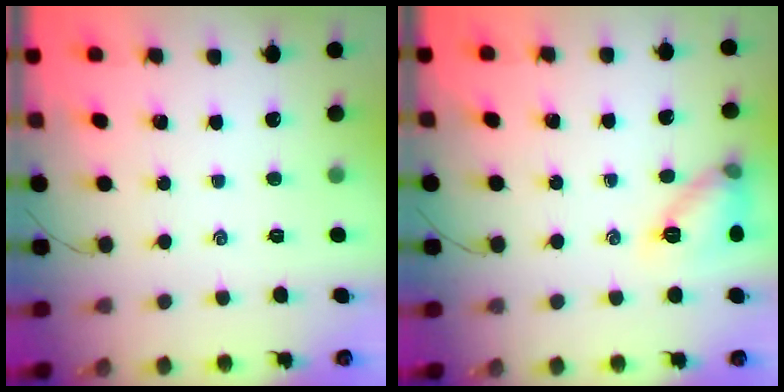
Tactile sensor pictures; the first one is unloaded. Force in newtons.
{"total": 10.2, "press": 10.1, "slide": 1.4}